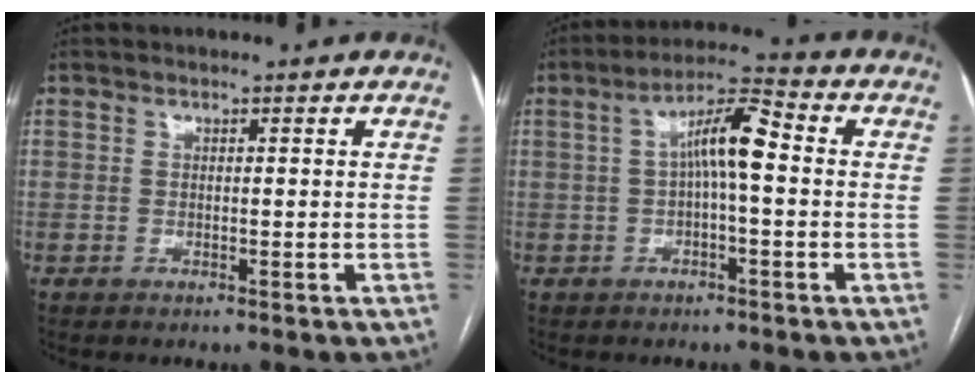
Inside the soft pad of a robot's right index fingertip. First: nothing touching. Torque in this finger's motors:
{"motor_torque": [0.54, -0.07, 0.29, 0.10]}